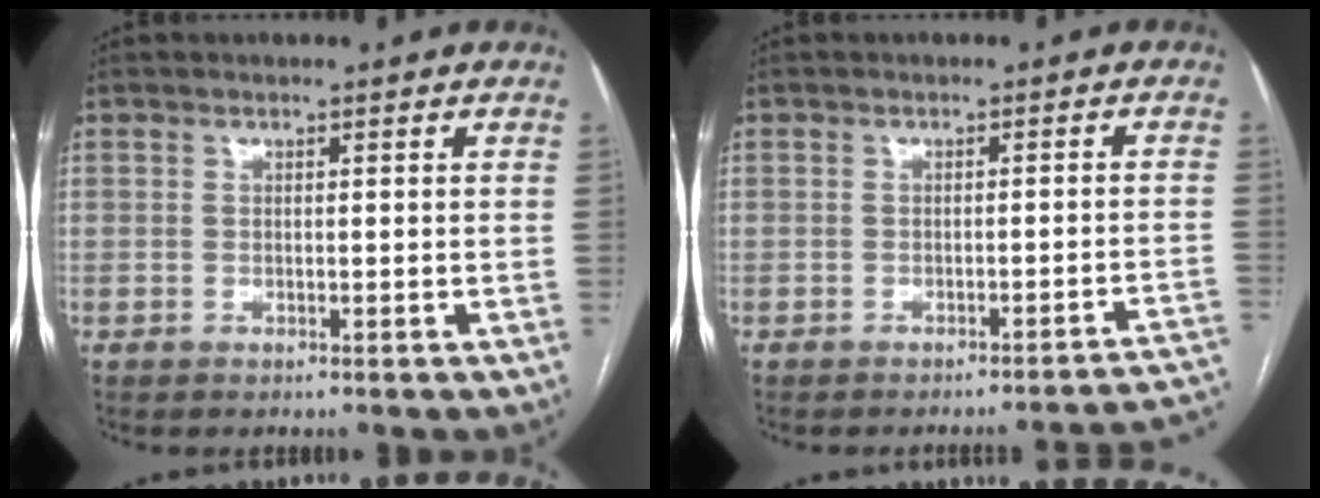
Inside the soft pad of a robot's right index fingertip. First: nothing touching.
{"total": 11.4, "force": [-11.2, -0.9, 2.3], "torque": [0.015, 0.001, -0.121]}